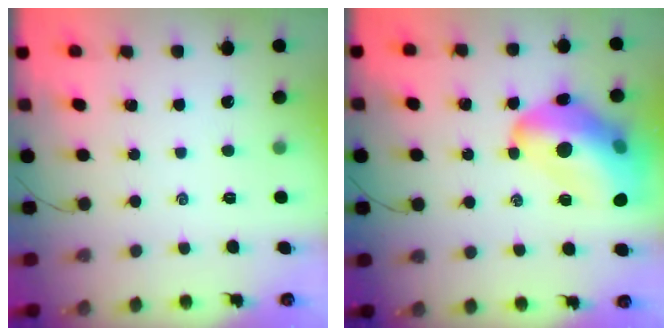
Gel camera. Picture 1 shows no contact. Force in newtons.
{"total": 21.5, "press": 21.0, "slide": 4.9}